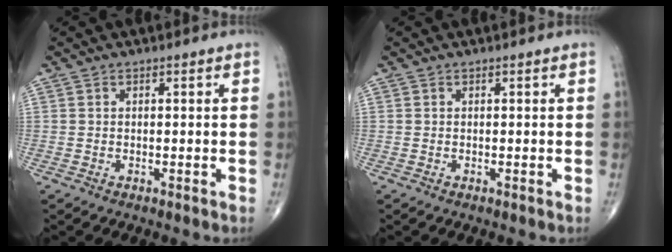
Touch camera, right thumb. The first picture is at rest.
{"total": 0.0}